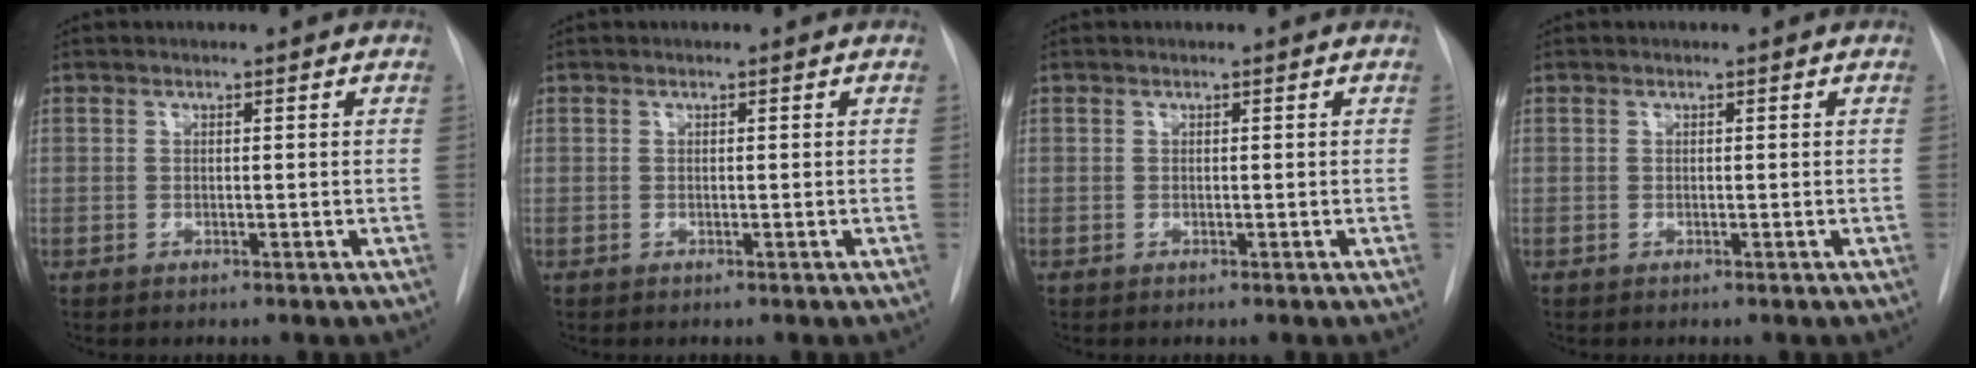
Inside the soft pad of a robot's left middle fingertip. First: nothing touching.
{"total": 0.0}
{"total": 0.0}
{"total": 0.0}